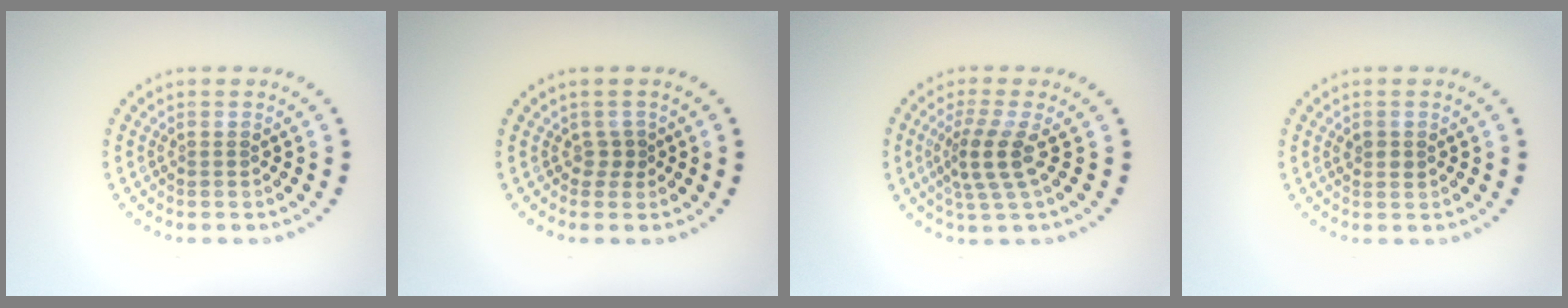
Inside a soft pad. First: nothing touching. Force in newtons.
{"total": 1.1, "press": 0.8, "slide": 0.7}
{"total": 3.2, "press": 2.4, "slide": 2.1}
{"total": 1.0, "press": 1.0, "slide": 0.1}